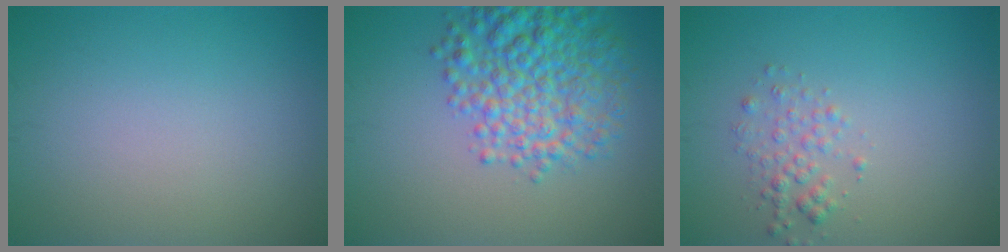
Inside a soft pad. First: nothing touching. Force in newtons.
{"total": 6.9, "press": 6.9, "slide": 0.3}
{"total": 1.7, "press": 1.7, "slide": 0.1}